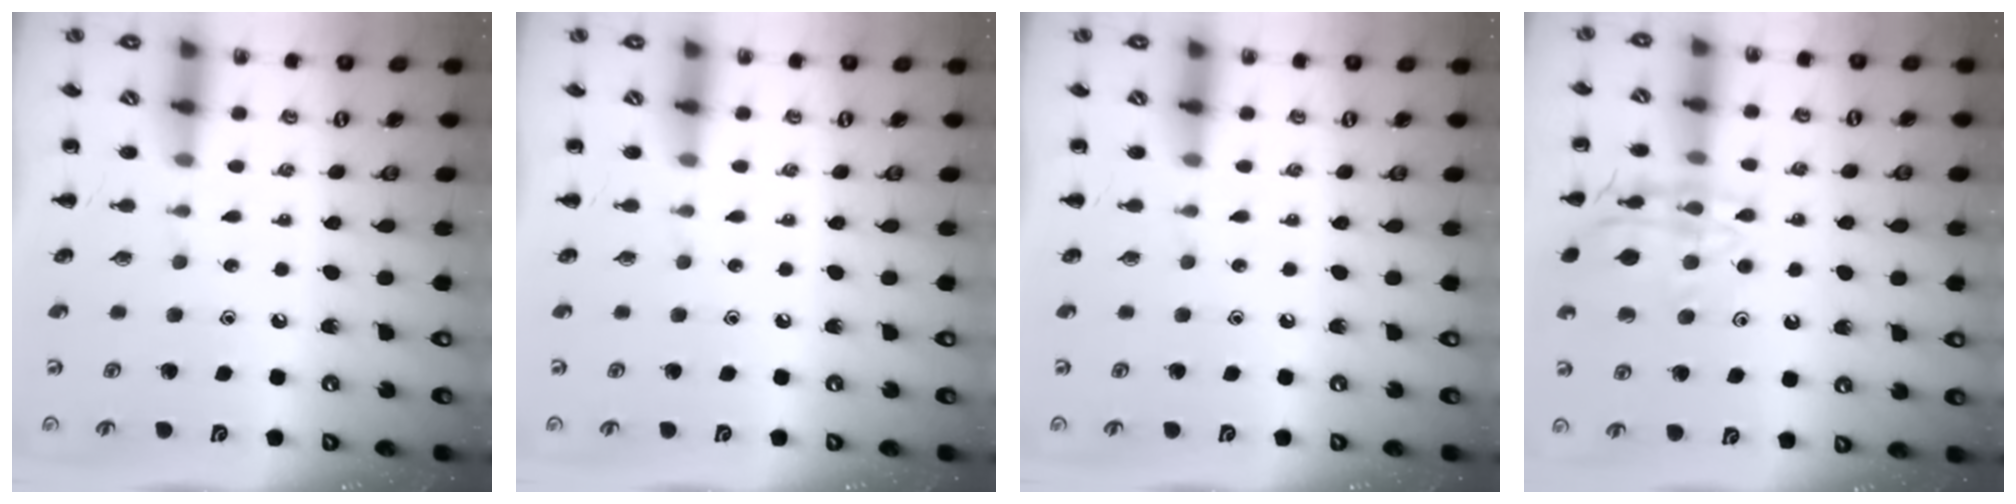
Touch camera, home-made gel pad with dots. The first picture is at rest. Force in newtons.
{"total": 0.0}
{"total": 0.0}
{"total": 14.3, "press": 14.2, "slide": 1.3}